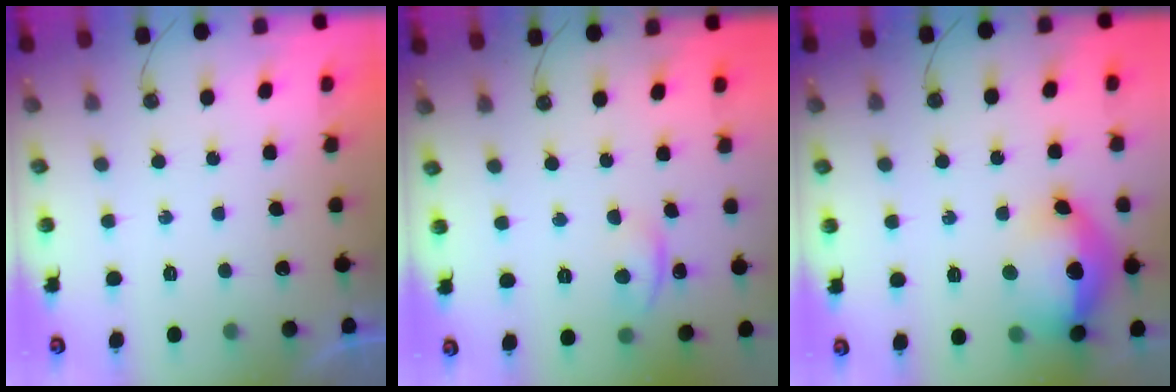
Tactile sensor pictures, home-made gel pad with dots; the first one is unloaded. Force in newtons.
{"total": 3.8, "press": 3.8, "slide": 0.4}
{"total": 17.9, "press": 17.3, "slide": 4.3}